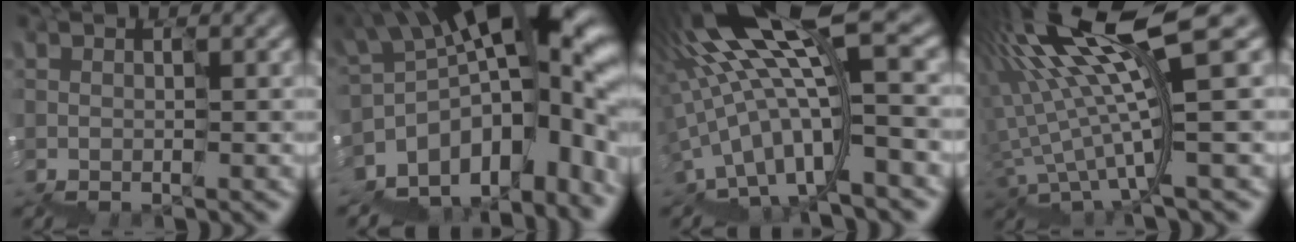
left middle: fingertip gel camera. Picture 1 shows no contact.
{"total": 13.8, "force": [-4.5, 7.3, 10.8], "torque": [-0.164, 0.008, -0.060]}
{"total": 10.6, "force": [1.1, 2.4, 10.3], "torque": [-0.196, 0.027, 0.031]}
{"total": 9.8, "force": [3.8, 1.6, 8.8], "torque": [-0.172, 0.024, 0.083]}